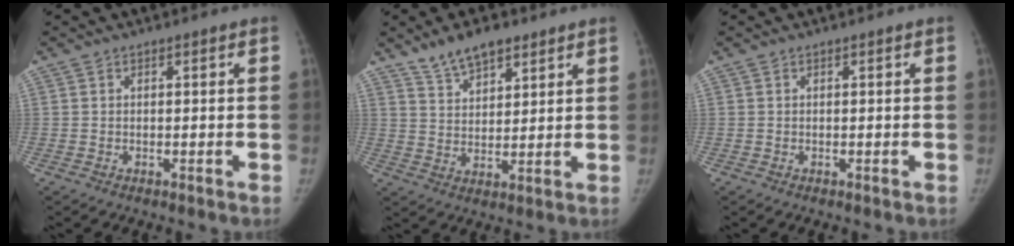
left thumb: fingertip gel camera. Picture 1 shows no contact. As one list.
[{"total": 8.0, "force": [5.9, 3.6, 4.0], "torque": [-0.045, -0.031, 0.108]}, {"total": 0.0}]